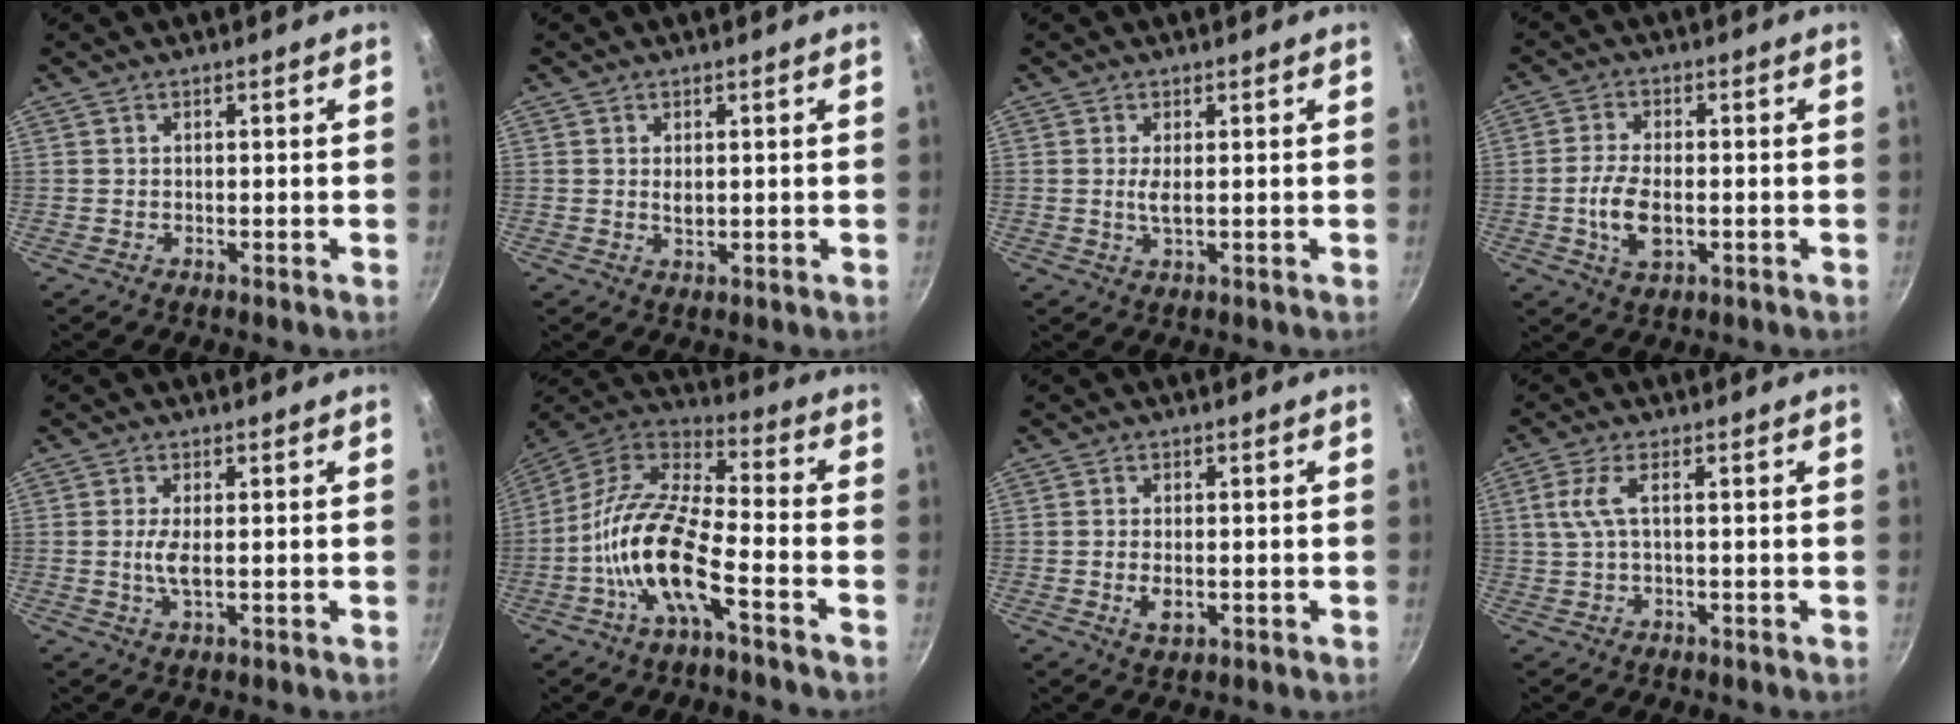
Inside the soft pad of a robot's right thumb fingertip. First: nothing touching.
{"total": 1.7, "force": [0.4, 1.0, 1.3], "torque": [-0.020, -0.004, 0.008]}
{"total": 2.2, "force": [0.3, 0.7, 2.1], "torque": [-0.043, -0.004, 0.007]}
{"total": 6.6, "force": [-1.3, 3.4, 5.5], "torque": [-0.110, 0.002, -0.023]}
{"total": 3.3, "force": [0.0, 1.0, 3.1], "torque": [-0.071, -0.003, -0.001]}
{"total": 15.9, "force": [-6.2, 5.3, 13.6], "torque": [-0.264, 0.050, -0.138]}
{"total": 3.3, "force": [-0.8, 1.7, 2.7], "torque": [-0.052, -0.006, -0.011]}
{"total": 4.2, "force": [0.3, 0.9, 4.0], "torque": [-0.099, 0.005, 0.009]}